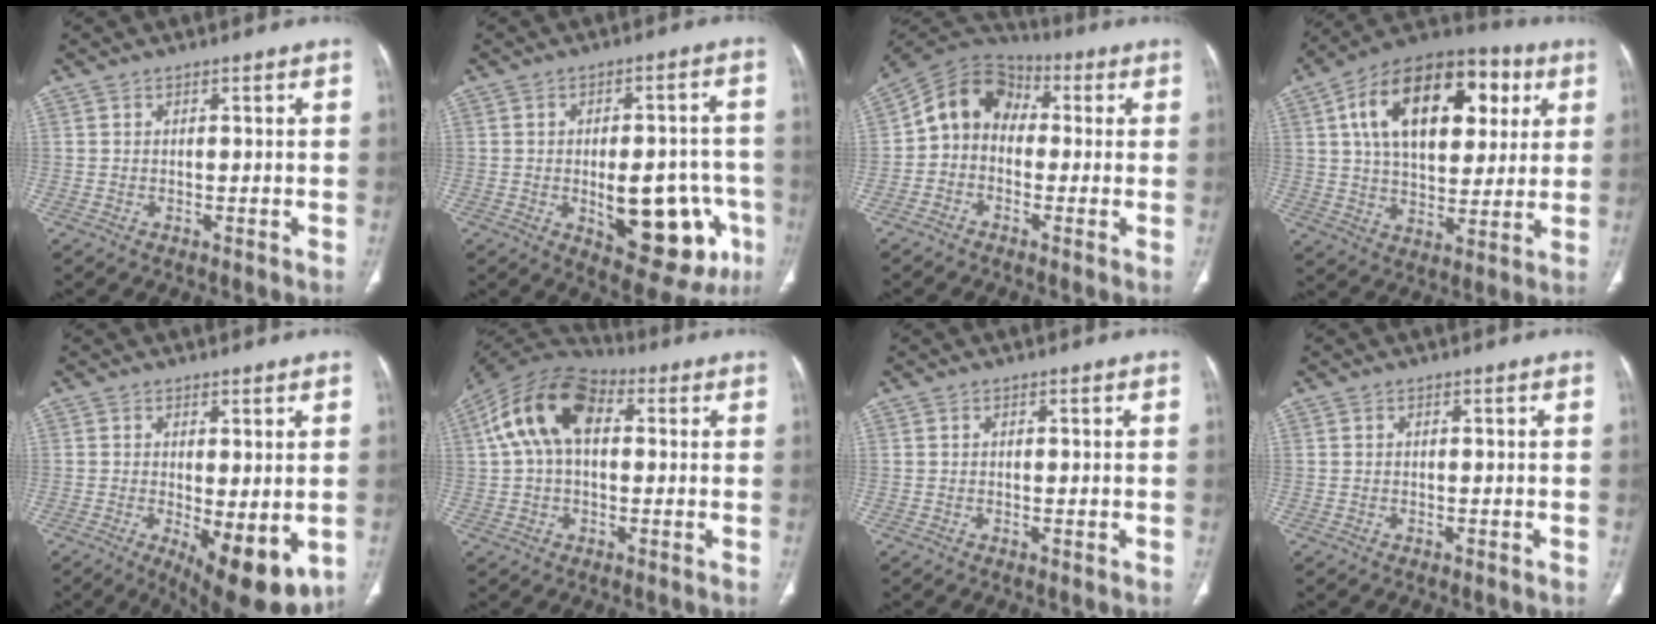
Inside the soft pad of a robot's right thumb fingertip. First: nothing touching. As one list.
[{"total": 18.5, "force": [-5.1, 8.6, 15.5], "torque": [-0.170, 0.022, -0.046]}, {"total": 10.2, "force": [-0.1, 8.3, 6.0], "torque": [-0.086, 0.040, -0.022]}, {"total": 24.9, "force": [7.6, 14.5, 18.7], "torque": [-0.276, 0.011, 0.114]}, {"total": 11.3, "force": [-2.6, 4.1, 10.2], "torque": [-0.141, -0.026, -0.024]}, {"total": 14.9, "force": [3.2, 9.1, 11.4], "torque": [-0.208, 0.039, 0.047]}, {"total": 0.5, "force": [-0.1, 0.1, 0.5], "torque": [-0.014, -0.004, -0.001]}, {"total": 0.0}]